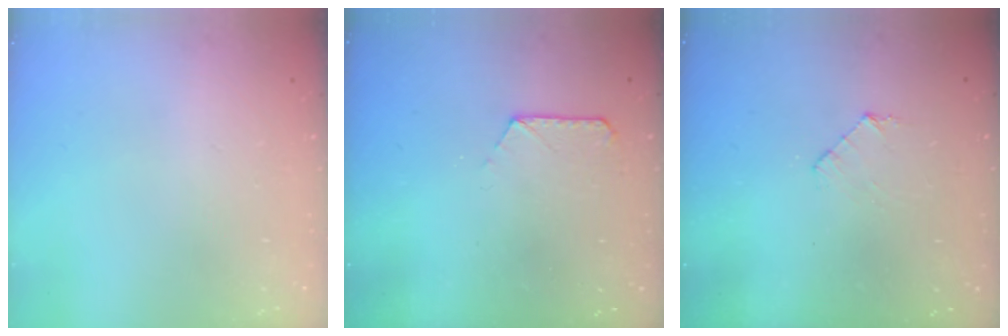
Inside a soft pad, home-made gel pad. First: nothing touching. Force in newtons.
{"total": 6.6, "press": 6.5, "slide": 0.7}
{"total": 6.2, "press": 6.1, "slide": 0.6}